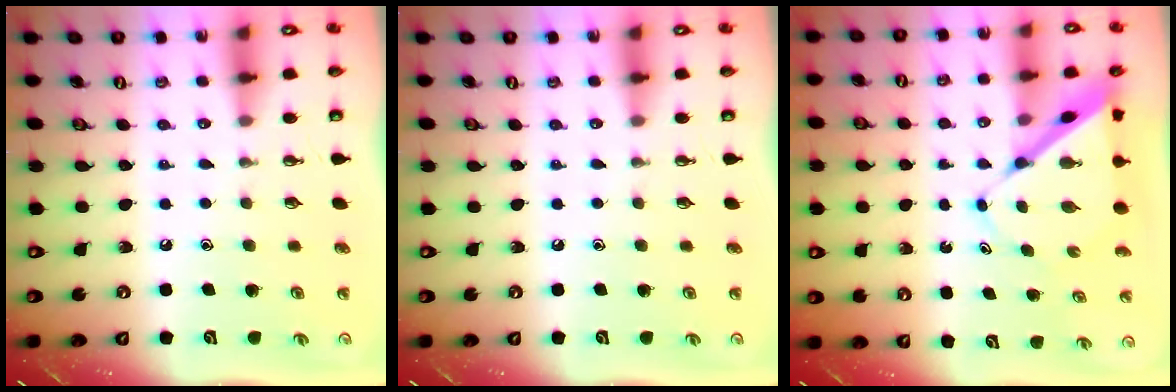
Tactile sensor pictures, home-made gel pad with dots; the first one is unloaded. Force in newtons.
{"total": 0.0}
{"total": 7.9, "press": 7.8, "slide": 0.7}